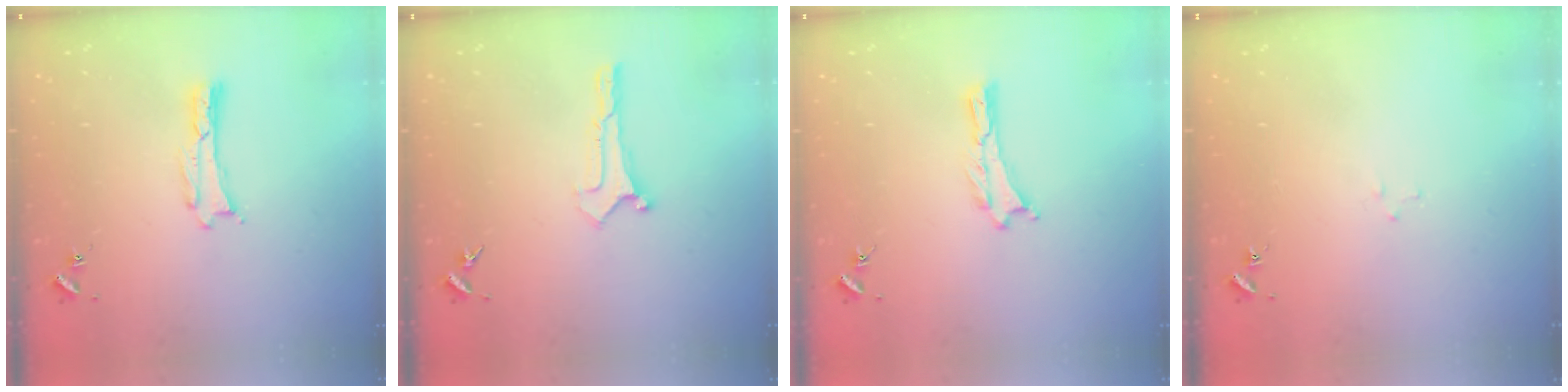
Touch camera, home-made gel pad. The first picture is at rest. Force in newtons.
{"total": 0.0}
{"total": 0.0}
{"total": 1.6, "press": 1.6, "slide": 0.1}